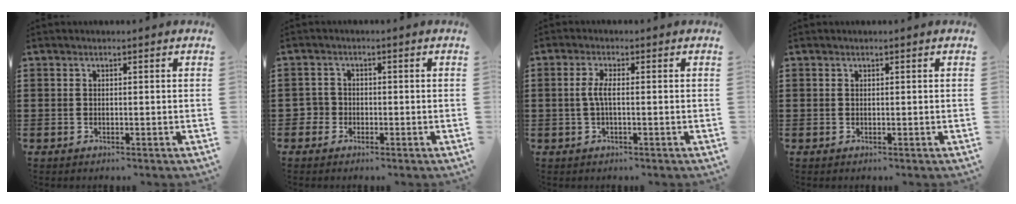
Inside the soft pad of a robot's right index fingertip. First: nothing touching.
{"total": 2.1, "force": [-0.9, 1.9, 0.3], "torque": [-0.020, 0.000, -0.025]}
{"total": 2.8, "force": [-0.3, 0.6, 2.7], "torque": [-0.066, -0.004, -0.012]}
{"total": 0.0}